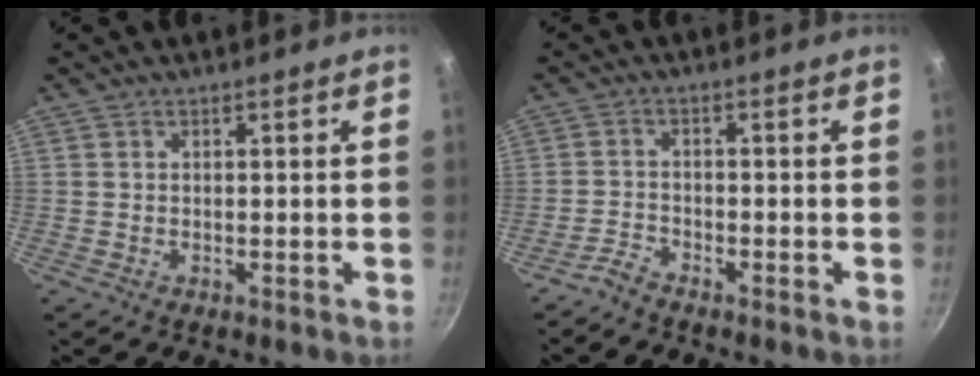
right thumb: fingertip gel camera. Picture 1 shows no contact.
{"total": 2.4, "force": [-2.3, 0.4, 0.5], "torque": [-0.019, 0.015, -0.052]}